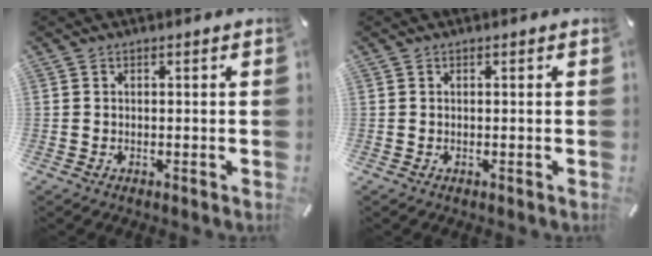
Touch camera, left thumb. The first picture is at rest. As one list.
[{"total": 0.0}]